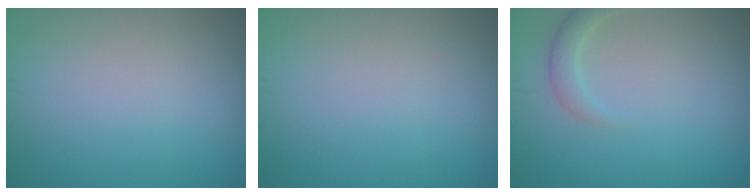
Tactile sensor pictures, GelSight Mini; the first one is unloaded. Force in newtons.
{"total": 0.0}
{"total": 1.7, "press": 1.7, "slide": 0.1}